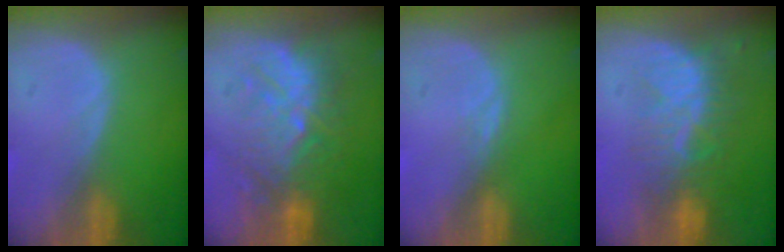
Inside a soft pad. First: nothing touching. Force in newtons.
{"total": 9.2, "press": 9.0, "slide": 1.8}
{"total": 0.5, "press": 0.5, "slide": 0.1}
{"total": 8.1, "press": 7.4, "slide": 3.5}